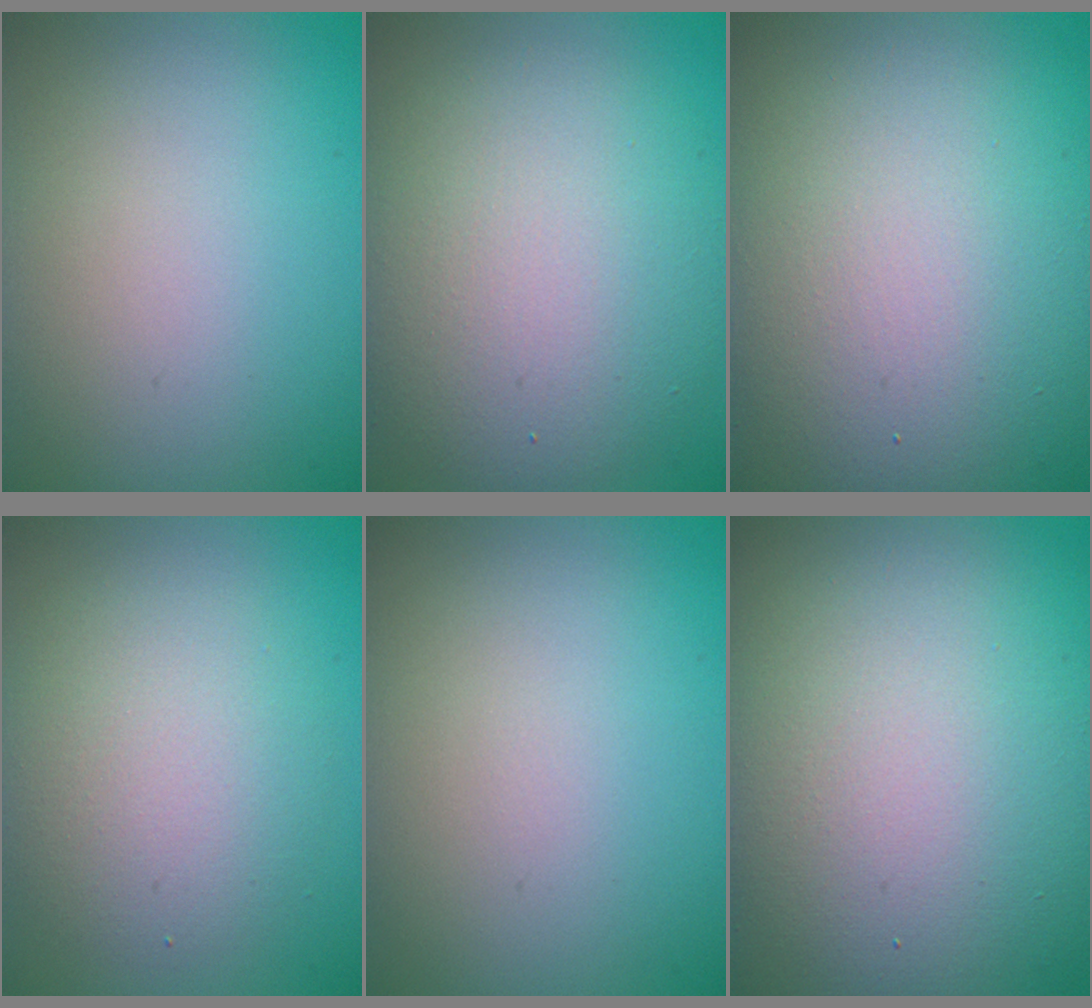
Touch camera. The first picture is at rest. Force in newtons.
{"total": 8.7, "press": 8.7, "slide": 0.7}
{"total": 17.5, "press": 17.4, "slide": 0.7}
{"total": 4.2, "press": 4.2, "slide": 0.4}
{"total": 0.0}
{"total": 18.1, "press": 18.1, "slide": 0.8}